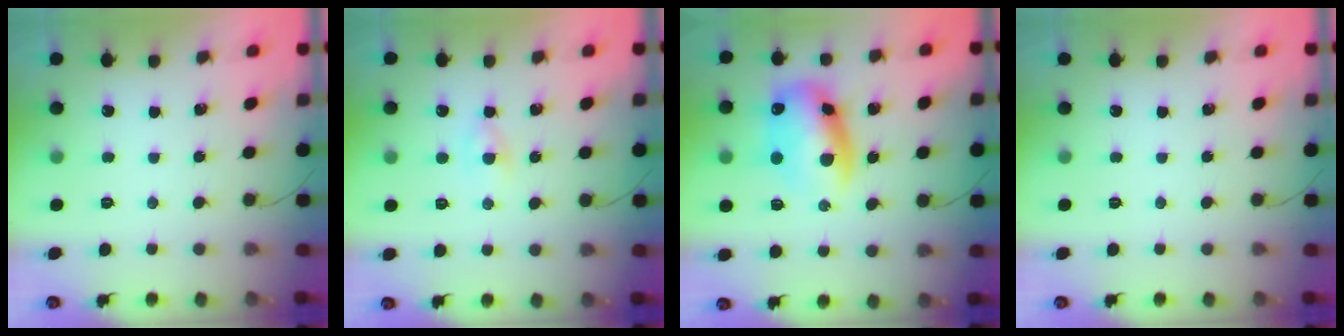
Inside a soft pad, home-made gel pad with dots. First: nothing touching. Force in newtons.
{"total": 2.2, "press": 2.1, "slide": 0.9}
{"total": 13.3, "press": 13.0, "slide": 2.9}
{"total": 0.0}